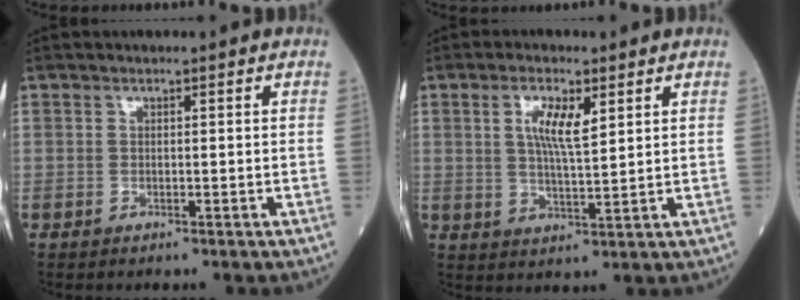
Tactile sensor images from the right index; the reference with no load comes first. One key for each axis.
{"total": 5.7, "fx": 2.2, "fy": 1.2, "fz": 5.1, "tx": -0.098, "ty": 0.000, "tz": 0.042}